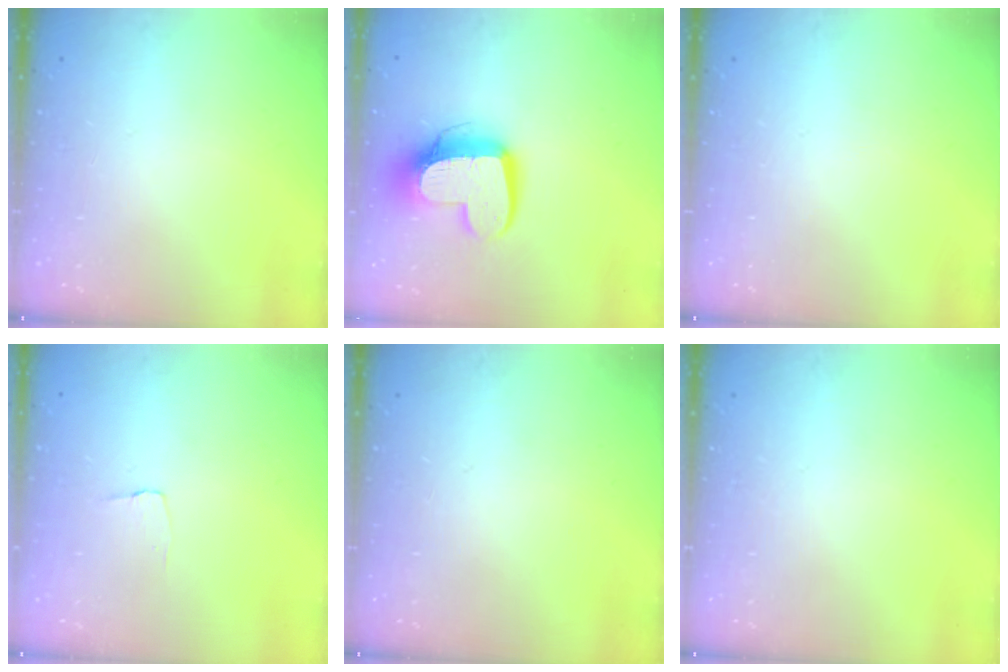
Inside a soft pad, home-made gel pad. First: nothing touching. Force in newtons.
{"total": 14.1, "press": 14.0, "slide": 1.2}
{"total": 0.0}
{"total": 2.9, "press": 2.8, "slide": 0.3}
{"total": 0.0}
{"total": 0.0}